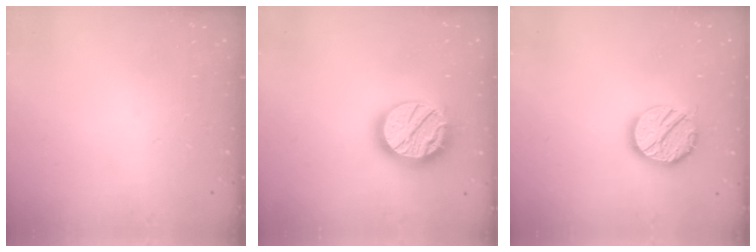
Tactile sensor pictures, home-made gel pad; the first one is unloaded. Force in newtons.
{"total": 18.7, "press": 18.7, "slide": 1.4}
{"total": 13.3, "press": 13.3, "slide": 0.8}